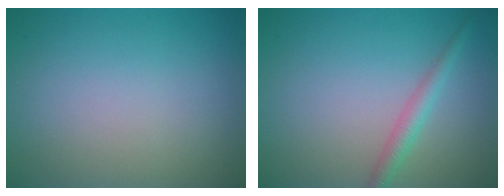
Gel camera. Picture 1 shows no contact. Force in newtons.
{"total": 2.0, "press": 2.0, "slide": 0.1}